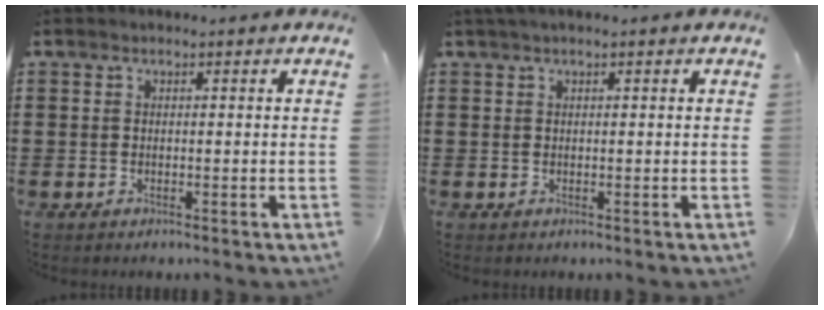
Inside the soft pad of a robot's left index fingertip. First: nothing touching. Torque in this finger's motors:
{"motor_torque": [0.23, 0.19, 0.05, 0.07]}